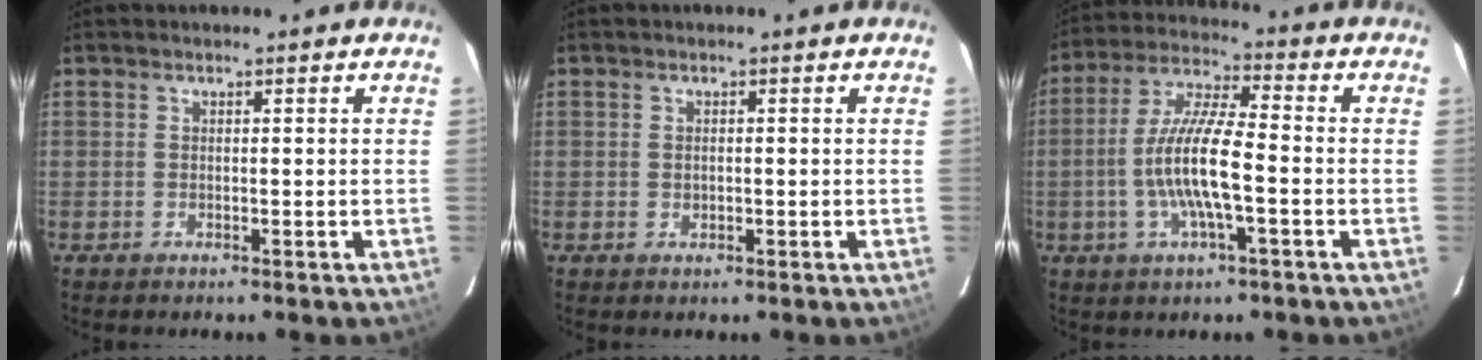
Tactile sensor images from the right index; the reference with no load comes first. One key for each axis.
{"total": 0.9, "fx": -0.1, "fy": 0.8, "fz": 0.6, "tx": -0.008, "ty": 0.000, "tz": -0.001}
{"total": 11.9, "fx": -2.8, "fy": 2.0, "fz": 11.3, "tx": -0.228, "ty": 0.000, "tz": -0.054}